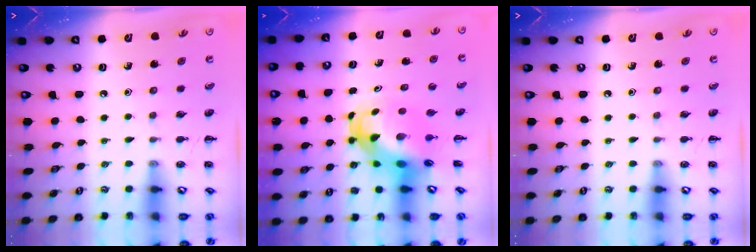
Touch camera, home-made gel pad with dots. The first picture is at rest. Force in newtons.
{"total": 6.1, "press": 5.8, "slide": 1.8}
{"total": 0.0}